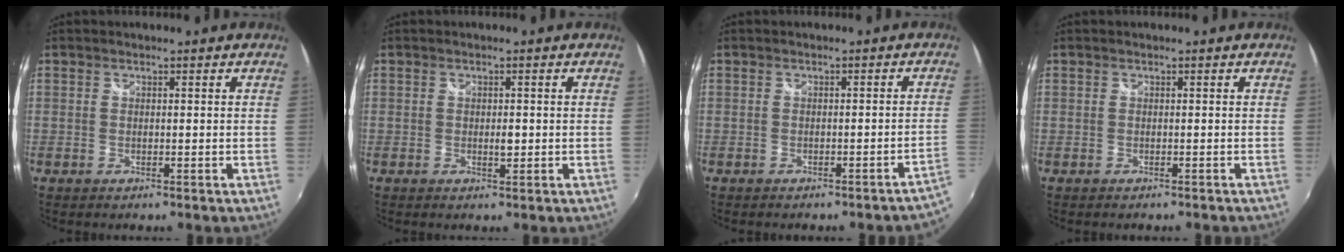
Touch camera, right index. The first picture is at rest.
{"total": 1.3, "force": [-0.3, 0.7, 1.0], "torque": [-0.018, 0.001, -0.005]}
{"total": 3.1, "force": [-2.4, -0.1, 1.9], "torque": [-0.027, -0.008, -0.030]}
{"total": 0.9, "force": [-0.6, 0.7, 0.0], "torque": [-0.006, -0.002, -0.010]}